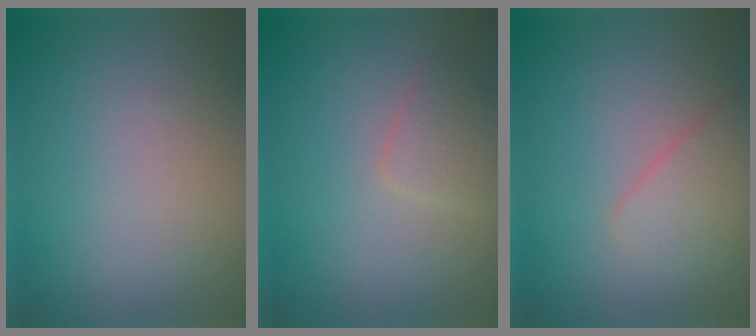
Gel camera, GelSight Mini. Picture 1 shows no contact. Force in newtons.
{"total": 1.6, "press": 1.6, "slide": 0.0}
{"total": 2.1, "press": 2.1, "slide": 0.1}